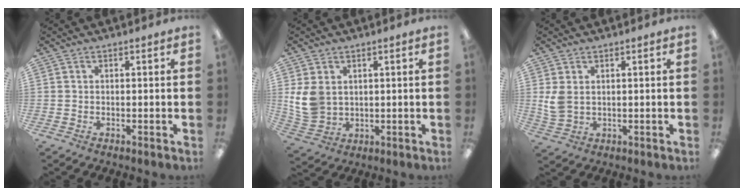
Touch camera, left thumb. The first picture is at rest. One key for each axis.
{"total": 7.7, "fx": 2.4, "fy": 6.0, "fz": 4.1, "tx": -0.096, "ty": 0.000, "tz": 0.049}
{"total": 4.5, "fx": 1.7, "fy": 3.1, "fz": 2.9, "tx": -0.071, "ty": -0.003, "tz": 0.031}